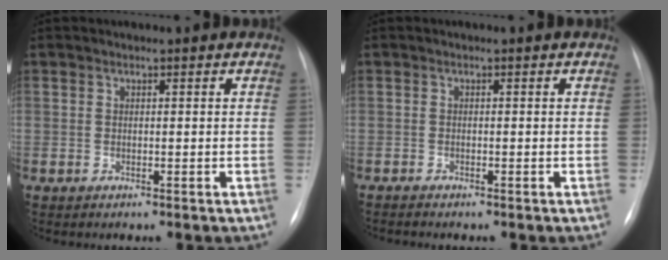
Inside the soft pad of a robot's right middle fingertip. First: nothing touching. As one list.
[{"total": 1.1, "force": [-1.0, 0.1, 0.5], "torque": [-0.012, -0.004, -0.013]}]